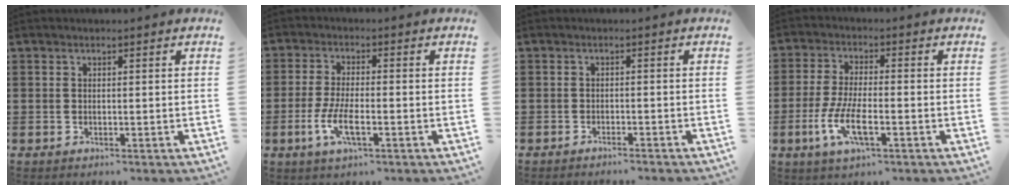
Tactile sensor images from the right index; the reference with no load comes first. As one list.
[{"total": 5.6, "force": [-2.1, 1.5, 5.0], "torque": [-0.109, -0.010, -0.044]}, {"total": 1.3, "force": [-1.3, -0.1, 0.1], "torque": [-0.005, 0.002, -0.027]}, {"total": 7.0, "force": [-2.8, 1.9, 6.1], "torque": [-0.141, -0.015, -0.058]}]